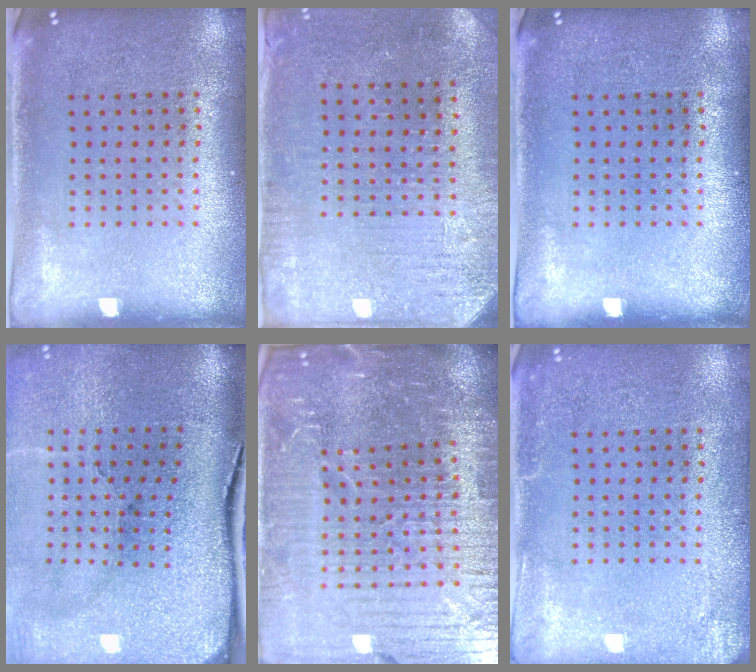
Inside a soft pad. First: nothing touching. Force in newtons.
{"total": 3.1, "press": 2.7, "slide": 1.5}
{"total": 0.0}
{"total": 5.0, "press": 3.9, "slide": 3.2}
{"total": 6.9, "press": 6.0, "slide": 3.4}
{"total": 2.3, "press": 2.3, "slide": 0.3}